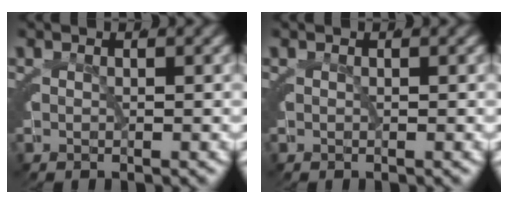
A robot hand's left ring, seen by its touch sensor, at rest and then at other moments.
{"total": 0.0}